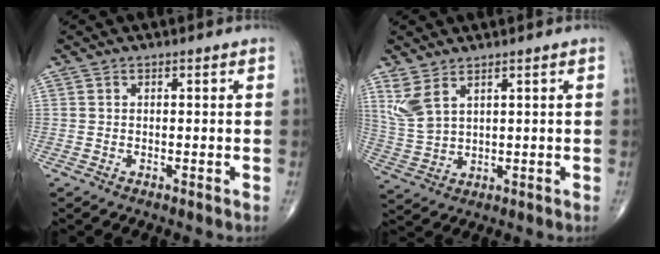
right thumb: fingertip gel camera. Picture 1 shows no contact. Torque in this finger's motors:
{"motor_torque": [-0.30, 0.48, 0.53, 0.37, 0.06]}